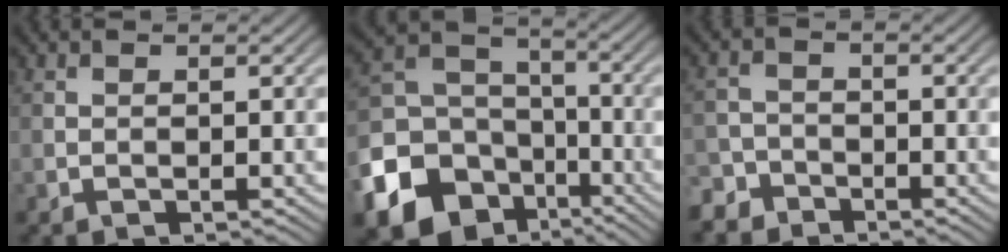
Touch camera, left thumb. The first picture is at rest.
{"total": 16.2, "force": [-7.7, 12.6, 6.7], "torque": [-0.205, -0.048, -0.138]}
{"total": 3.6, "force": [-3.0, 2.0, 0.6], "torque": [-0.010, 0.002, -0.067]}